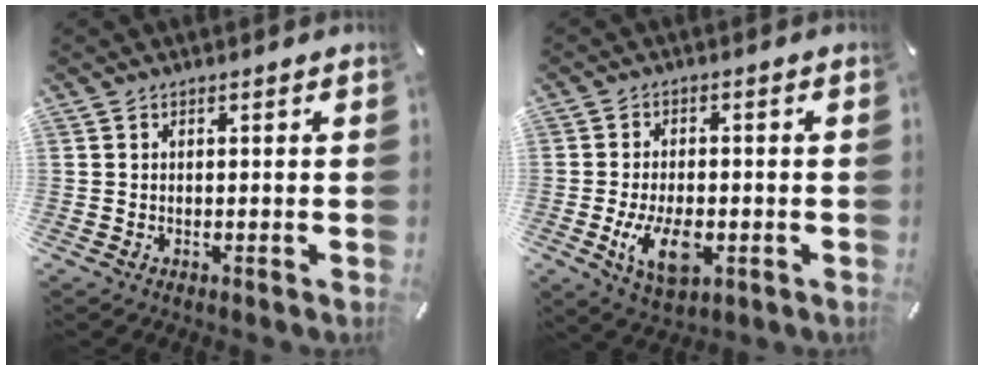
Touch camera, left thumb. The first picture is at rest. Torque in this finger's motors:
{"motor_torque": [-0.20, 0.65, 0.25, 0.07, 0.11]}